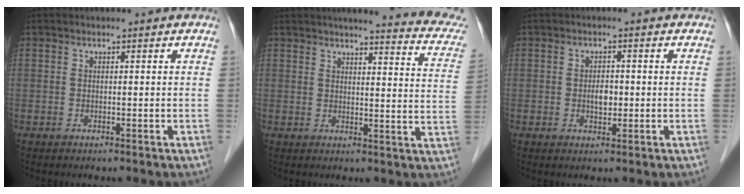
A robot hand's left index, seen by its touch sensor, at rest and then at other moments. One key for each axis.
{"total": 15.8, "fx": 14.3, "fy": 1.6, "fz": 6.6, "tx": -0.066, "ty": -0.045, "tz": 0.142}
{"total": 2.4, "fx": -0.2, "fy": 1.4, "fz": 1.9, "tx": -0.032, "ty": 0.002, "tz": -0.002}